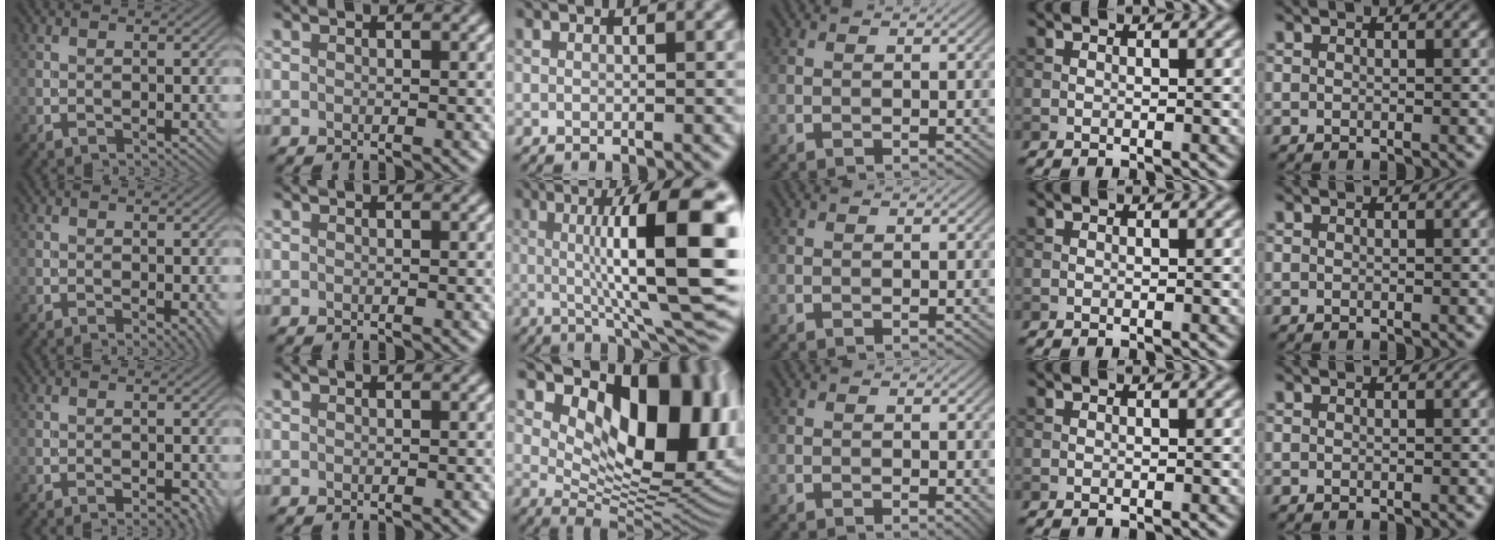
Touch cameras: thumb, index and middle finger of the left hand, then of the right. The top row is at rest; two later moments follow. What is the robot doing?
{"motion": "screw", "object": "dispenser bottle"}